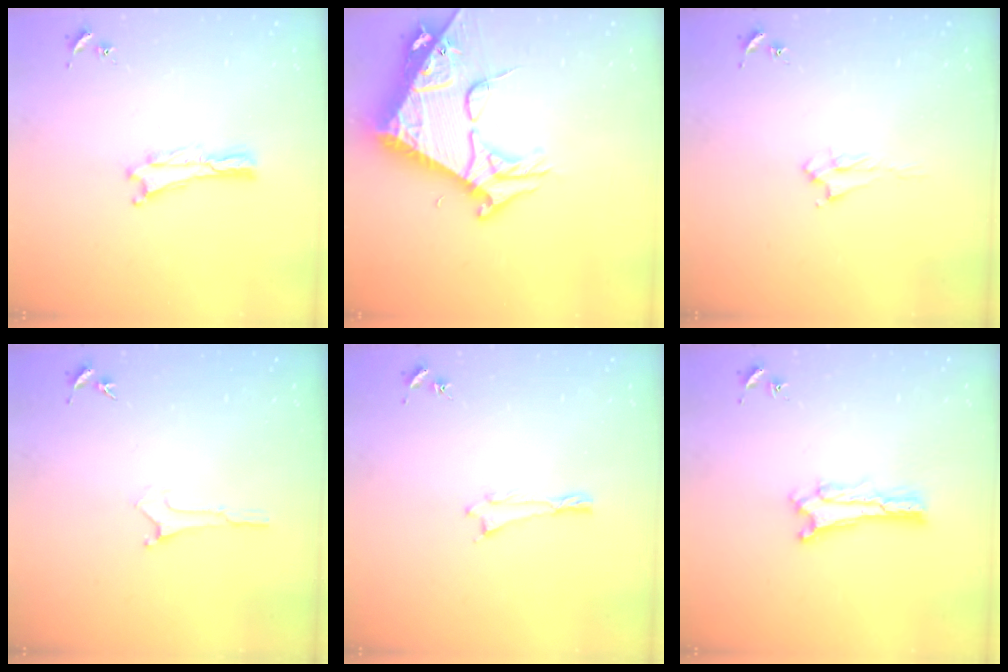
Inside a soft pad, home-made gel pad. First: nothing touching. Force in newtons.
{"total": 12.0, "press": 11.9, "slide": 1.3}
{"total": 2.2, "press": 2.2, "slide": 0.4}
{"total": 0.0}
{"total": 0.0}
{"total": 0.7, "press": 0.6, "slide": 0.2}